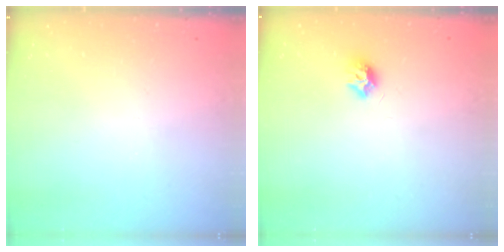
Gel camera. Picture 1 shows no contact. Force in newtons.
{"total": 7.4, "press": 7.4, "slide": 0.2}